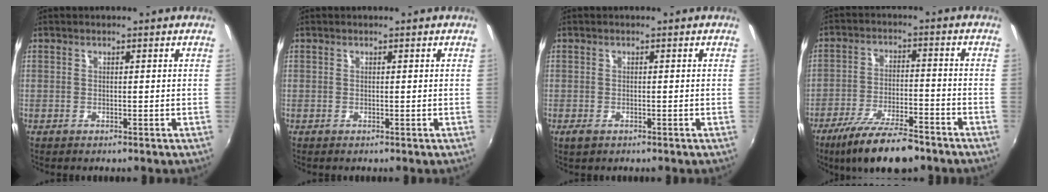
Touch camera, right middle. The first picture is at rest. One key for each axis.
{"total": 0.0}
{"total": 1.7, "fx": -1.0, "fy": 0.9, "fz": 1.0, "tx": -0.020, "ty": -0.005, "tz": -0.018}
{"total": 13.9, "fx": -10.6, "fy": 3.8, "fz": 8.2, "tx": -0.173, "ty": -0.025, "tz": -0.177}